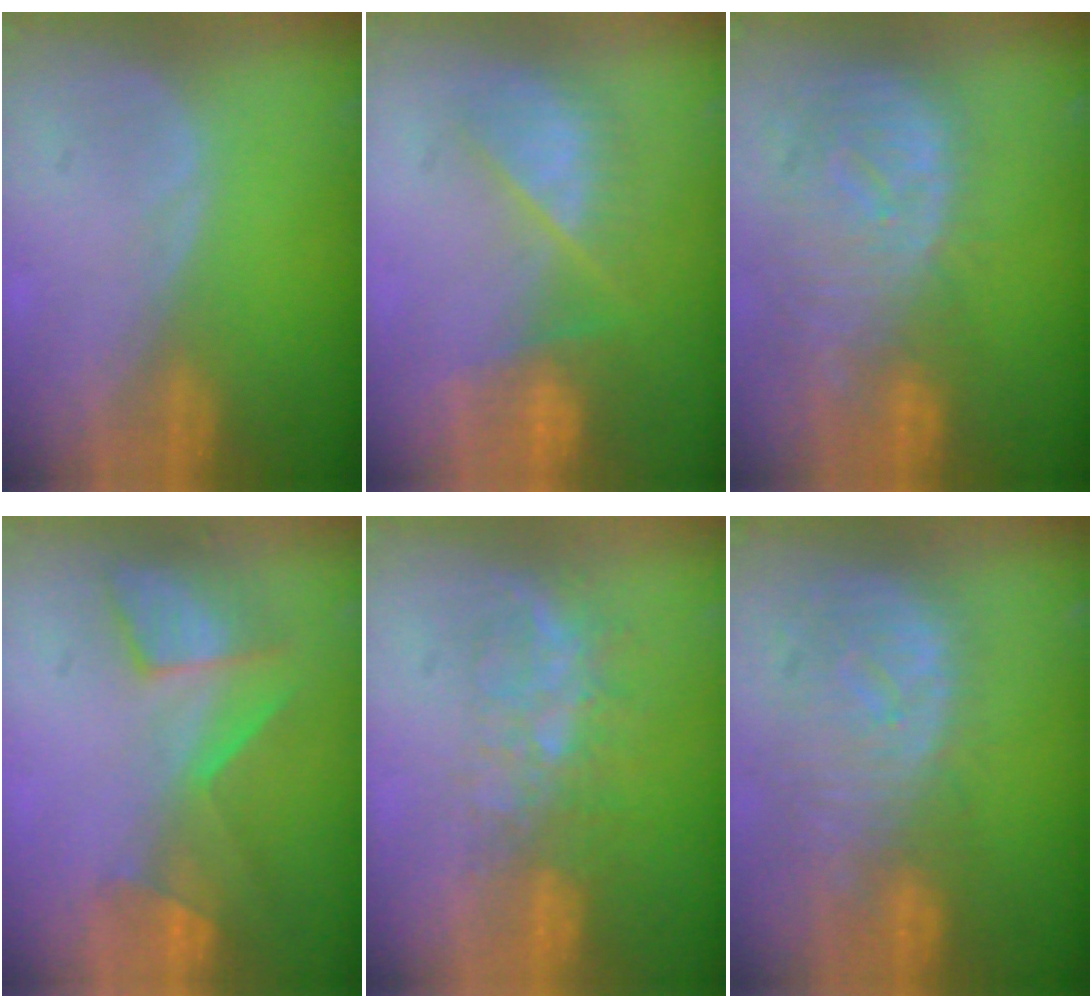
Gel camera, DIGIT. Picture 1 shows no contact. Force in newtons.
{"total": 8.3, "press": 7.4, "slide": 3.8}
{"total": 12.2, "press": 10.5, "slide": 6.2}
{"total": 7.5, "press": 7.3, "slide": 1.5}
{"total": 8.3, "press": 6.8, "slide": 4.7}
{"total": 10.8, "press": 9.7, "slide": 4.8}